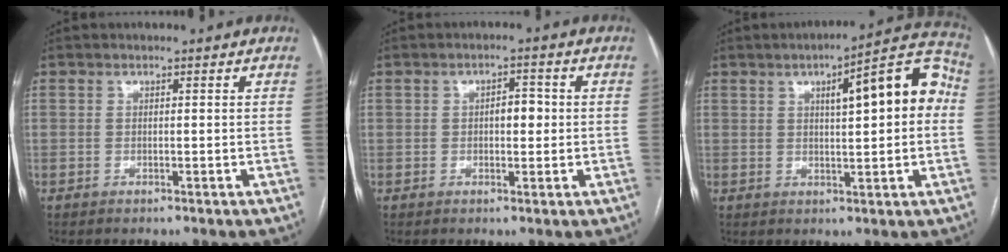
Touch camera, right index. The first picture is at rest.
{"total": 3.1, "force": [0.2, 1.6, 2.6], "torque": [-0.038, 0.011, 0.004]}
{"total": 12.6, "force": [2.6, 2.9, 12.0], "torque": [-0.153, 0.038, 0.031]}